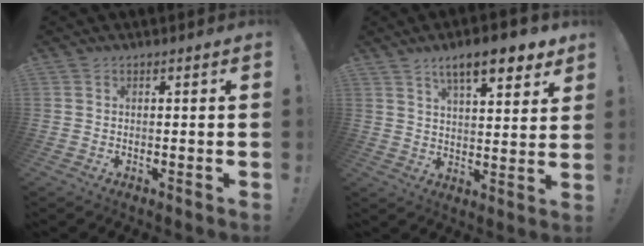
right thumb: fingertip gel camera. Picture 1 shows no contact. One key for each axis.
{"total": 11.6, "fx": 7.4, "fy": 3.2, "fz": 8.3, "tx": -0.122, "ty": -0.039, "tz": 0.121}